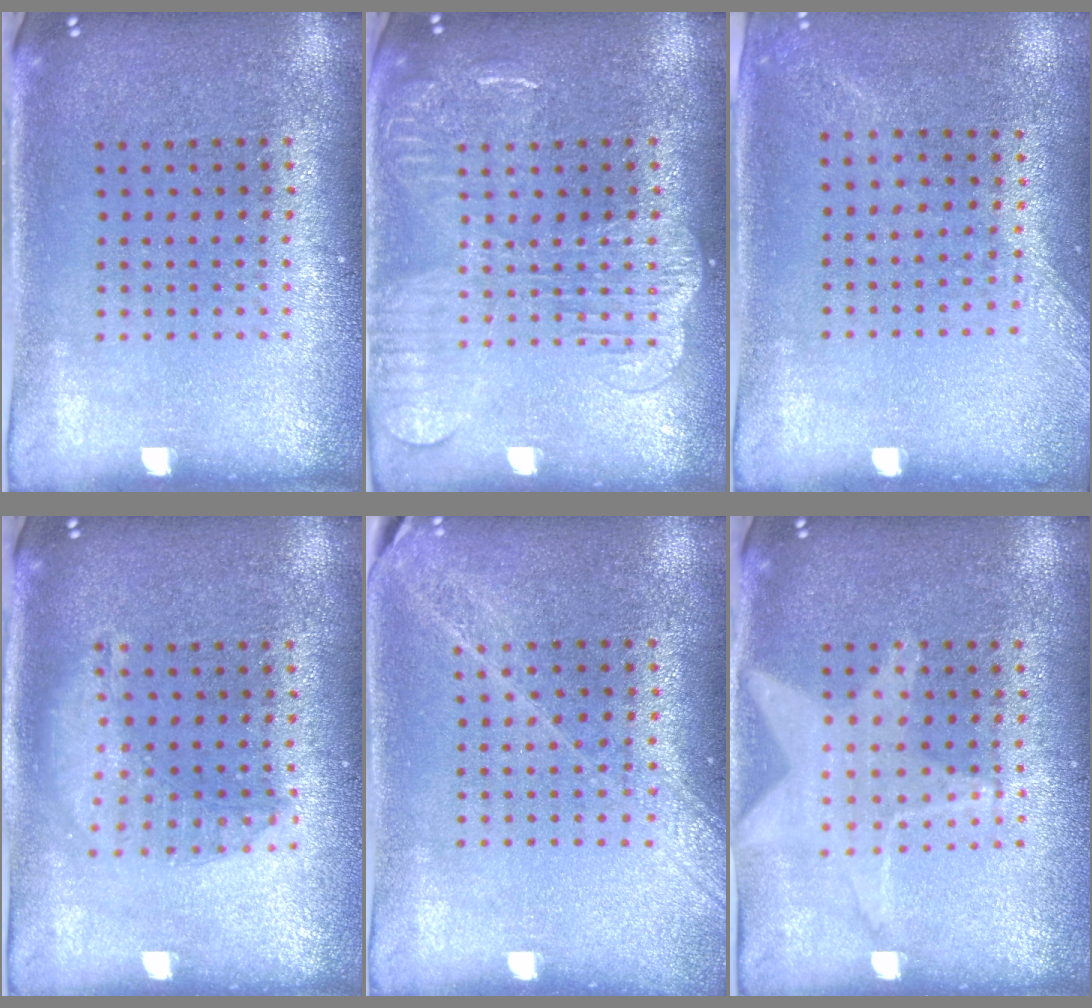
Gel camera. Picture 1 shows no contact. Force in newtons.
{"total": 3.5, "press": 3.4, "slide": 0.5}
{"total": 1.3, "press": 1.1, "slide": 0.6}
{"total": 1.5, "press": 1.5, "slide": 0.5}
{"total": 1.6, "press": 1.5, "slide": 0.7}
{"total": 1.1, "press": 1.1, "slide": 0.1}